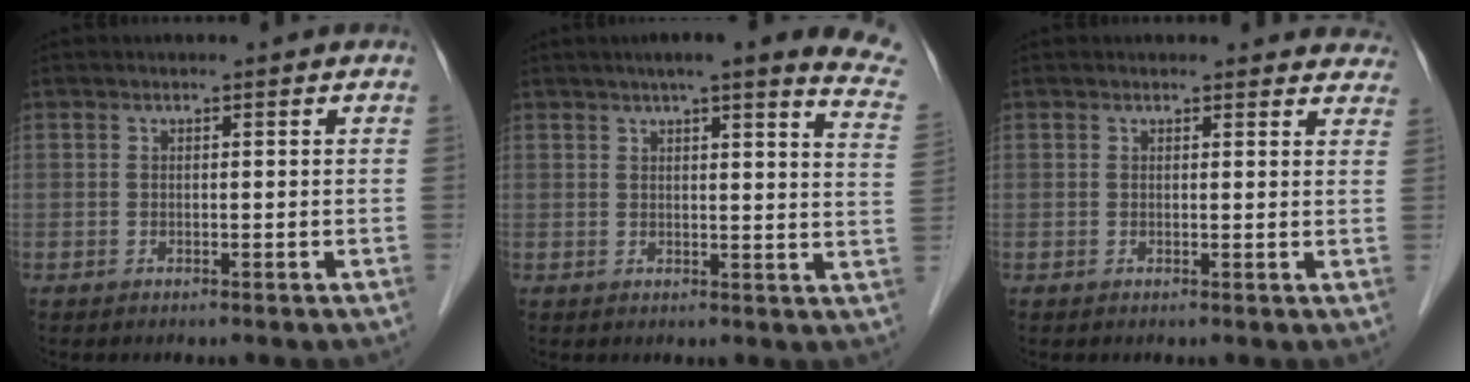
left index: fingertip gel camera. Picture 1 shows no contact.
{"total": 15.9, "force": [12.9, 1.2, 9.1], "torque": [-0.106, -0.023, 0.133]}
{"total": 5.6, "force": [5.2, 1.8, 0.7], "torque": [0.018, -0.007, 0.031]}